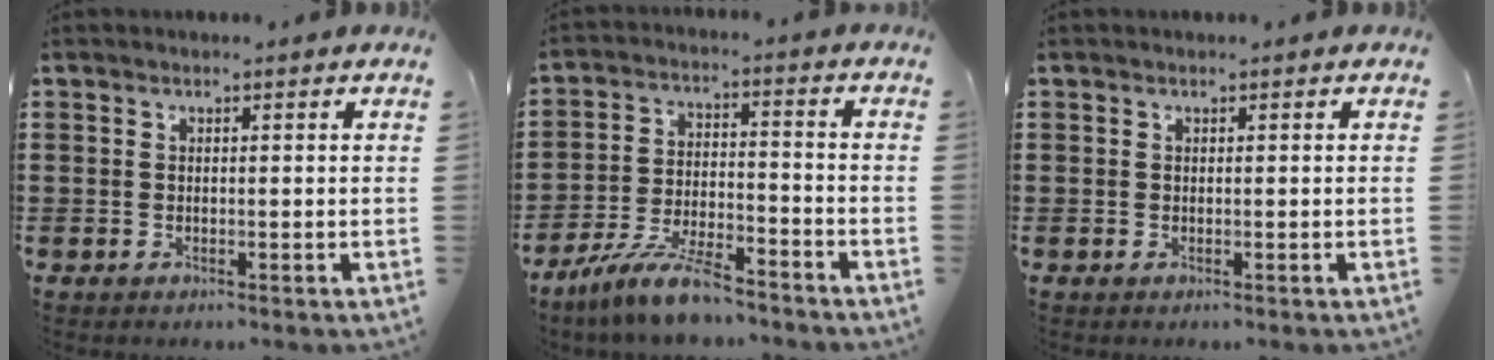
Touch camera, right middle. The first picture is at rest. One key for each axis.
{"total": 8.7, "fx": -7.4, "fy": 1.2, "fz": 4.3, "tx": -0.094, "ty": 0.005, "tz": -0.145}
{"total": 0.0}